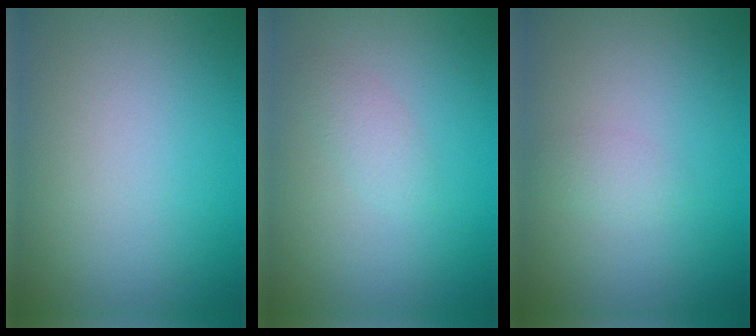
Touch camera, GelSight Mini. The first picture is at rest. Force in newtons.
{"total": 1.3, "press": 1.3, "slide": 0.0}
{"total": 1.1, "press": 1.1, "slide": 0.0}